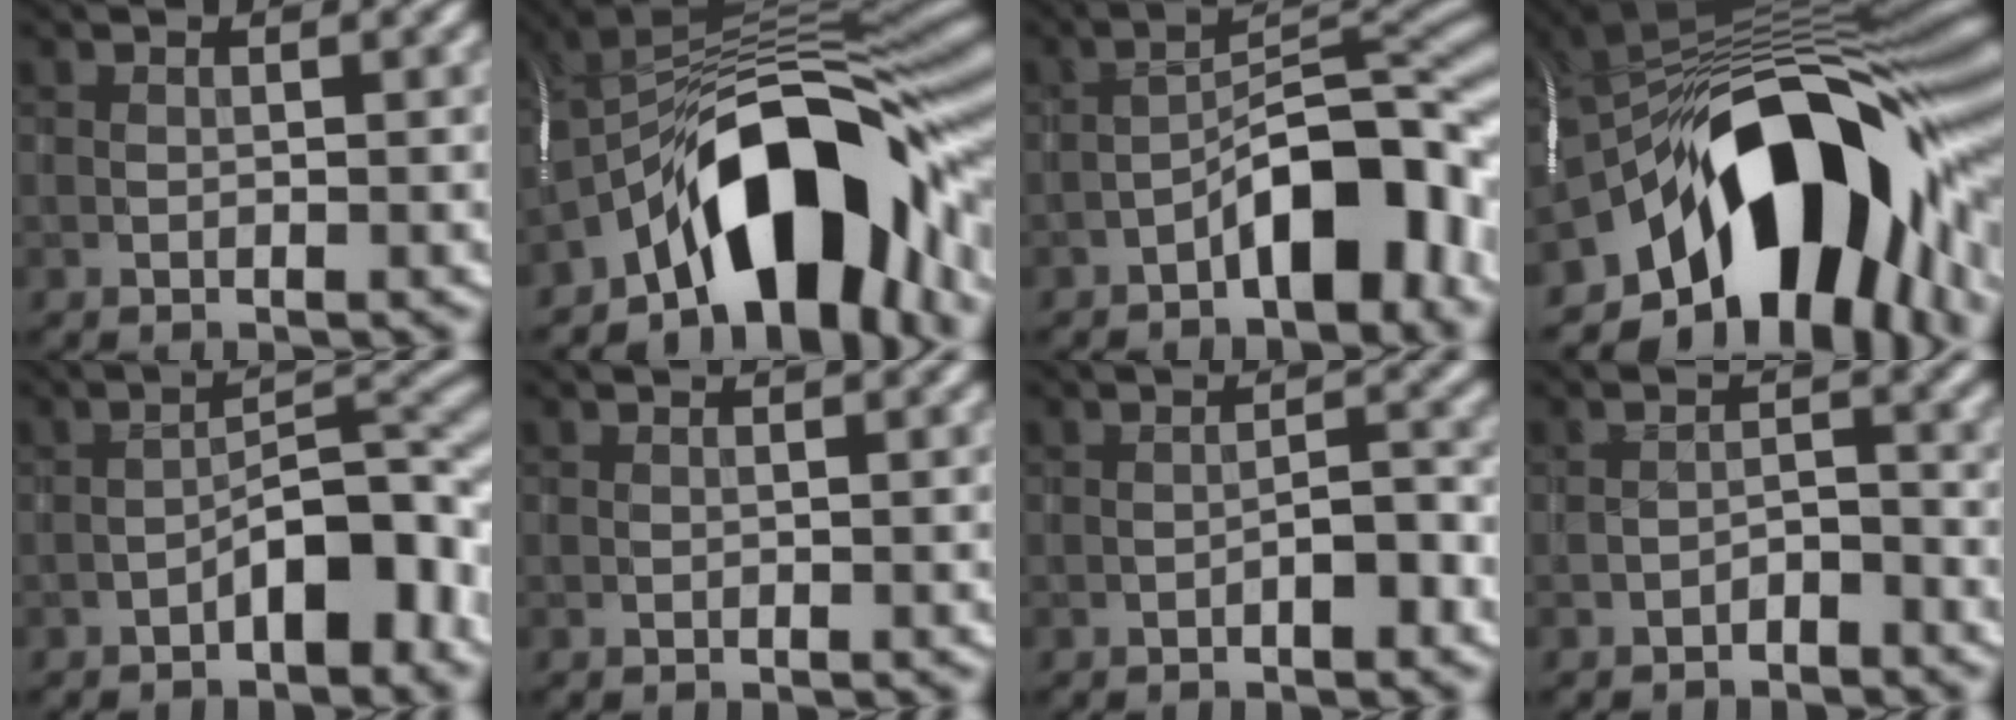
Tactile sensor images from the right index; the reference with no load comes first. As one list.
[{"total": 13.6, "force": [-6.3, 6.2, 10.4], "torque": [-0.134, 0.022, -0.115]}, {"total": 8.4, "force": [-4.3, 3.2, 6.5], "torque": [-0.080, 0.031, -0.076]}, {"total": 16.3, "force": [-5.7, 8.5, 12.7], "torque": [-0.173, 0.026, -0.108]}, {"total": 6.2, "force": [-3.1, 2.3, 4.8], "torque": [-0.060, 0.026, -0.052]}, {"total": 0.0}, {"total": 2.0, "force": [-1.0, 0.5, 1.6], "torque": [-0.023, 0.009, -0.018]}, {"total": 1.3, "force": [-1.2, 0.3, 0.4], "torque": [-0.003, 0.008, -0.023]}]